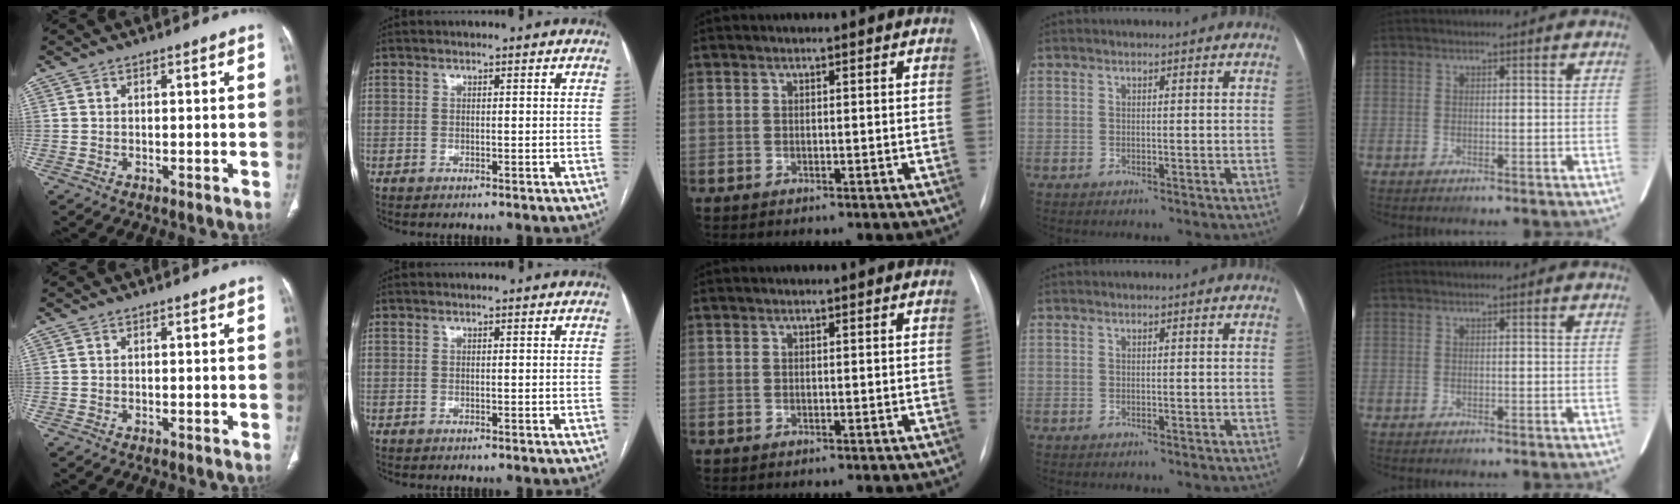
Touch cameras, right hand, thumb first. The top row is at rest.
{}